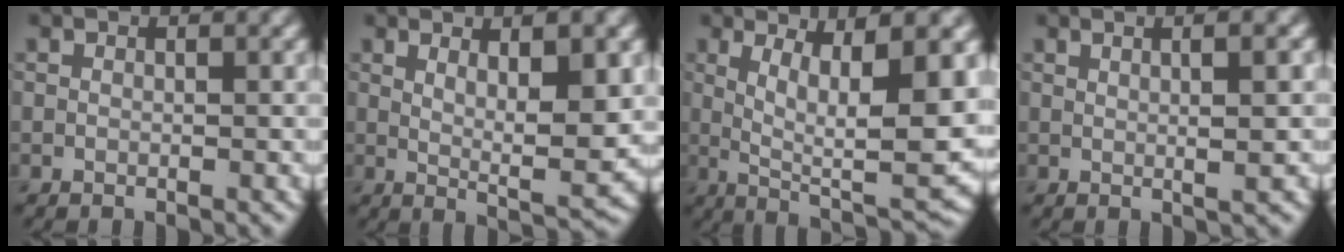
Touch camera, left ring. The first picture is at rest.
{"total": 6.7, "force": [1.6, 1.5, 6.3], "torque": [-0.089, -0.012, 0.029]}
{"total": 11.2, "force": [1.5, 3.1, 10.7], "torque": [-0.156, -0.008, 0.029]}
{"total": 4.2, "force": [1.2, 1.3, 3.7], "torque": [-0.029, 0.011, -0.003]}